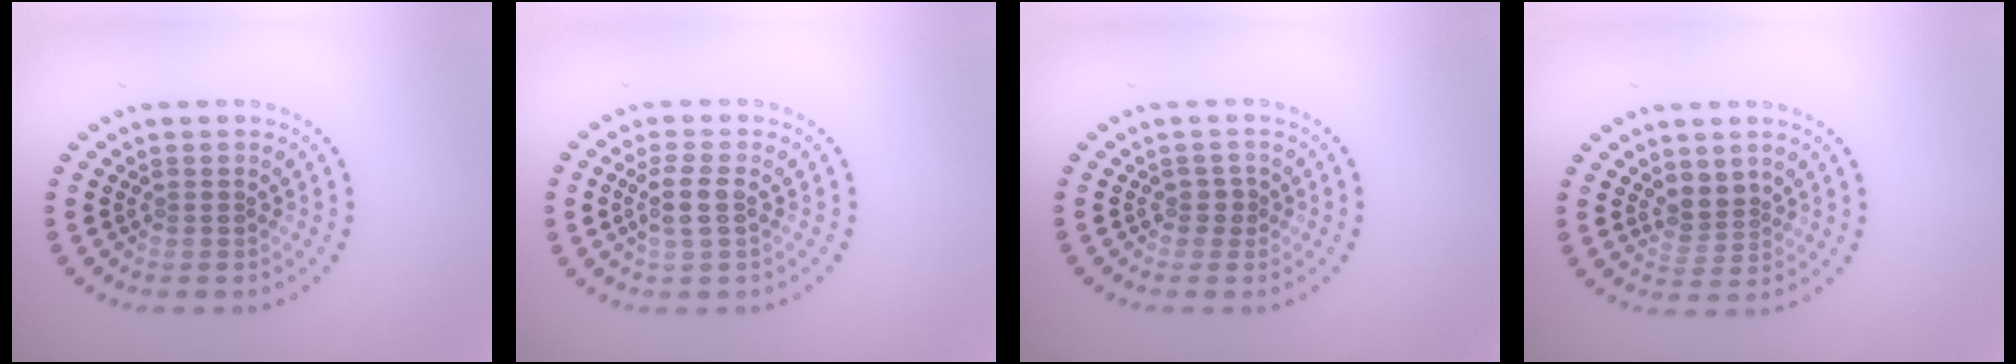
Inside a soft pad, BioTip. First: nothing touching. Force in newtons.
{"total": 2.4, "press": 2.1, "slide": 1.1}
{"total": 1.0, "press": 0.9, "slide": 0.4}
{"total": 2.1, "press": 1.6, "slide": 1.4}